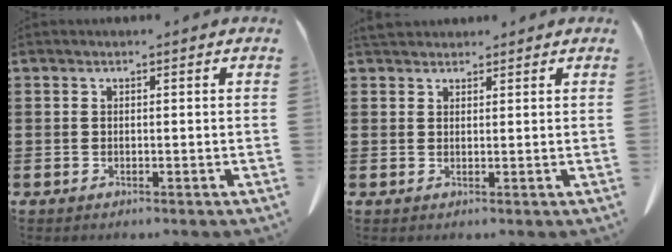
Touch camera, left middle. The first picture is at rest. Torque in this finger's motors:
{"motor_torque": [0.06, 0.05, 0.02, 0.01]}